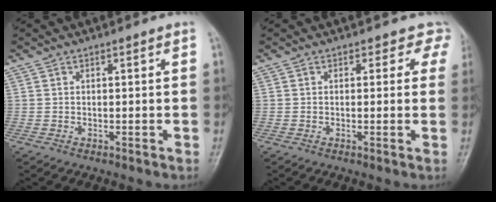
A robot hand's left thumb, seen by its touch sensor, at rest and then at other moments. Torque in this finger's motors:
{"motor_torque": [-0.04, 0.15, -0.02, -0.08, 0.01]}